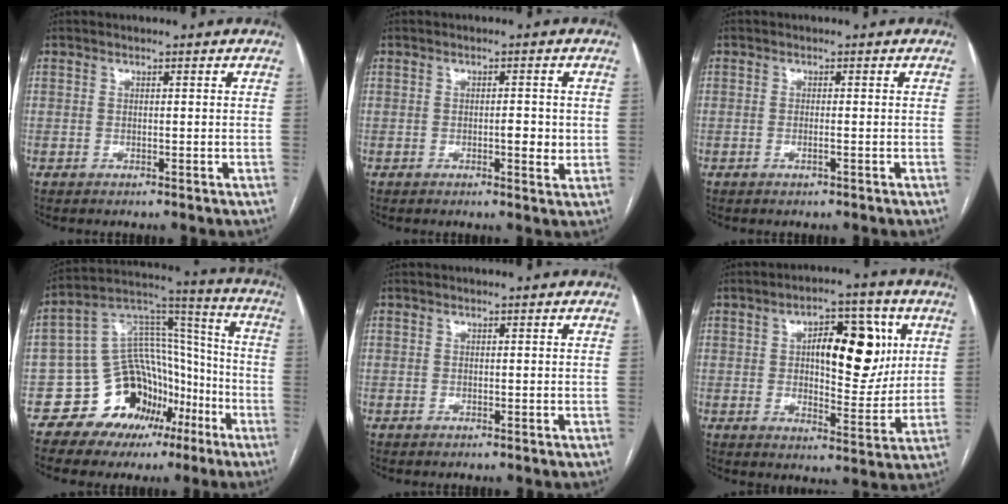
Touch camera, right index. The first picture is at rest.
{"total": 3.2, "force": [-0.2, 0.9, 3.1], "torque": [-0.047, -0.001, -0.003]}
{"total": 1.1, "force": [-0.4, 0.0, 1.0], "torque": [-0.022, -0.002, -0.007]}
{"total": 15.3, "force": [-7.8, 10.7, 7.6], "torque": [-0.120, 0.068, -0.120]}
{"total": 0.0}
{"total": 13.0, "force": [3.0, 6.4, 11.0], "torque": [-0.140, 0.019, 0.053]}